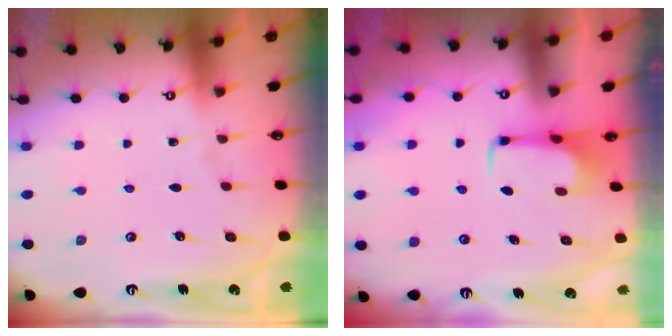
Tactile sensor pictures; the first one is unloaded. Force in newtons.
{"total": 1.5, "press": 1.5, "slide": 0.4}